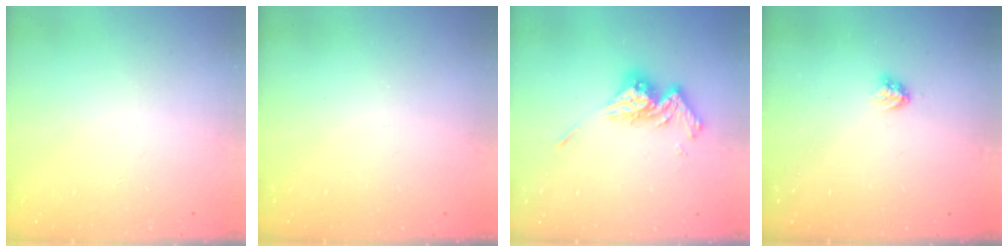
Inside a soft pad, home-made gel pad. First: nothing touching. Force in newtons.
{"total": 0.0}
{"total": 13.5, "press": 13.4, "slide": 1.2}
{"total": 3.1, "press": 3.1, "slide": 0.3}